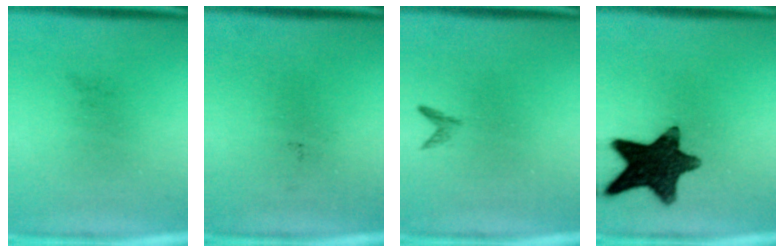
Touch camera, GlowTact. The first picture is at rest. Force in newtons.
{"total": 0.0}
{"total": 0.8}
{"total": 13.7}